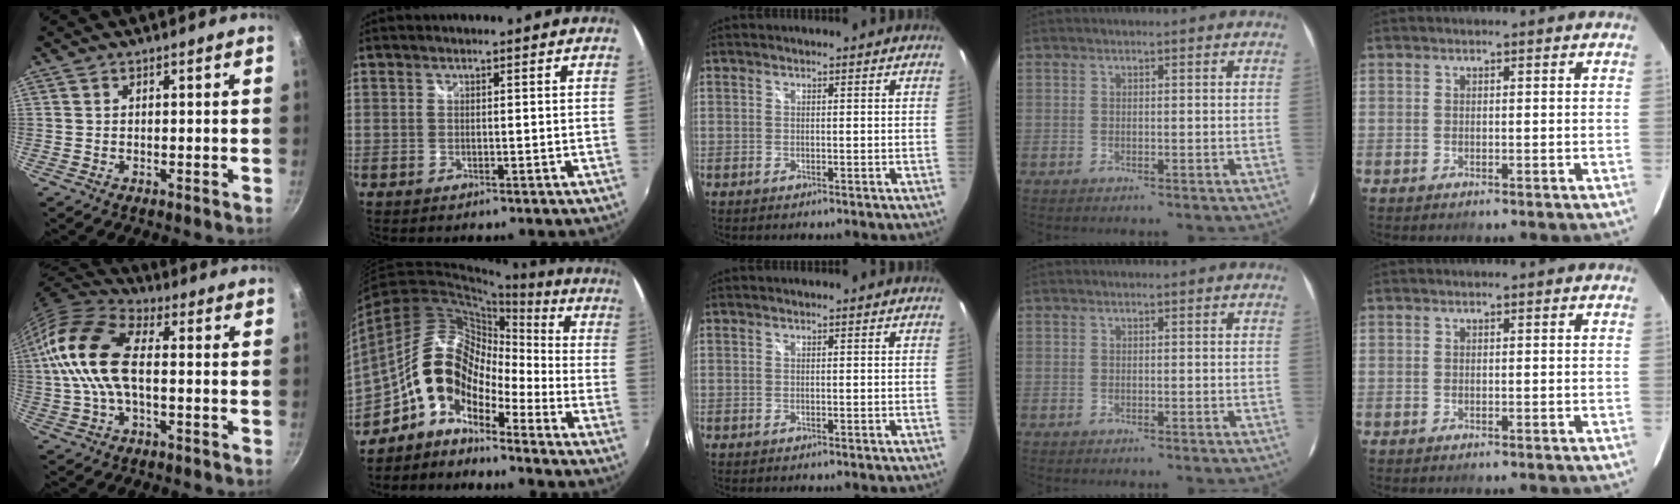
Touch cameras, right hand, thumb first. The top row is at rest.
{"thumb": {"total": 15.9, "force": [0.4, 8.5, 13.4], "torque": [-0.263, 0.031, -0.009]}, "index": {"total": 12.6, "force": [-7.4, 7.0, 7.4], "torque": [-0.122, 0.024, -0.155]}}